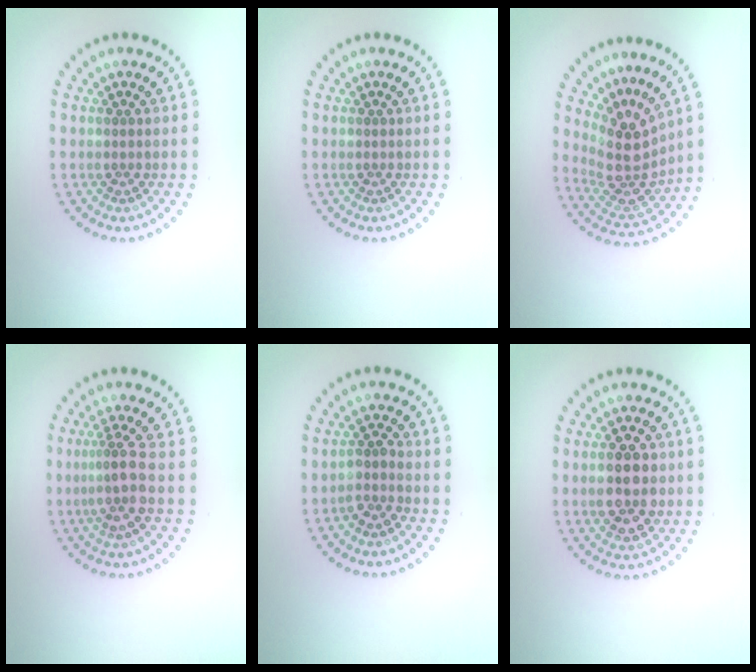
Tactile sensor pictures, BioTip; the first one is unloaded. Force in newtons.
{"total": 0.0}
{"total": 4.4, "press": 3.3, "slide": 2.9}
{"total": 3.0, "press": 2.2, "slide": 2.1}
{"total": 1.7, "press": 1.4, "slide": 1.0}
{"total": 4.8, "press": 4.8, "slide": 0.2}